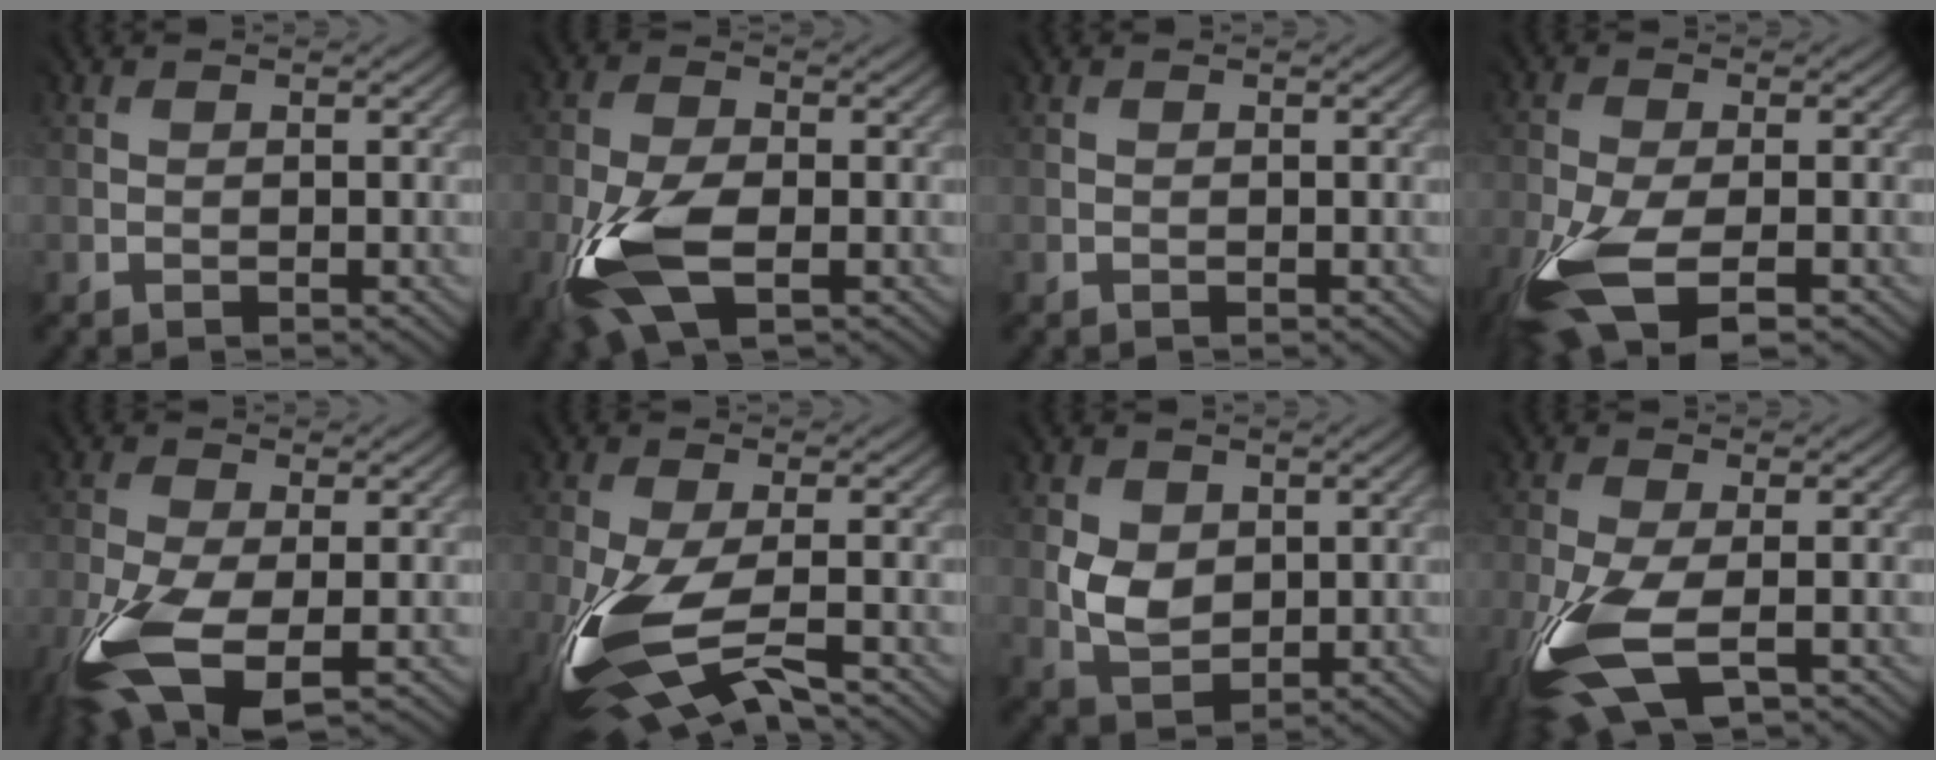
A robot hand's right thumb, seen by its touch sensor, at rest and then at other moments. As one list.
[{"total": 9.7, "force": [-3.9, 4.6, 7.6], "torque": [-0.184, -0.012, -0.077]}, {"total": 0.0}, {"total": 10.0, "force": [-5.6, 3.7, 7.4], "torque": [-0.183, -0.020, -0.112]}, {"total": 10.9, "force": [-5.4, 4.6, 8.2], "torque": [-0.210, -0.030, -0.107]}, {"total": 11.4, "force": [-5.4, 4.2, 9.1], "torque": [-0.233, -0.031, -0.104]}, {"total": 4.0, "force": [0.8, 3.5, 2.0], "torque": [-0.050, -0.005, 0.018]}, {"total": 9.6, "force": [-4.6, 3.6, 7.6], "torque": [-0.200, -0.019, -0.092]}]